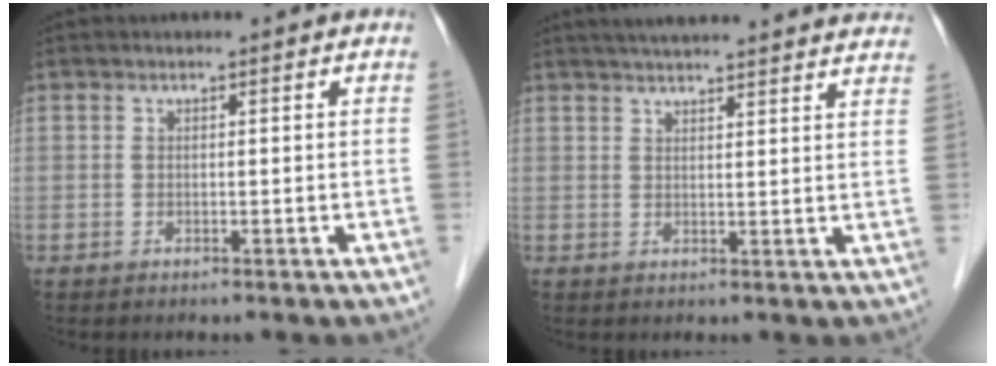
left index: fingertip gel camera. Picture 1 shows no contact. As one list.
[{"total": 19.4, "force": [17.8, 1.5, 7.6], "torque": [-0.109, 0.015, 0.219]}]